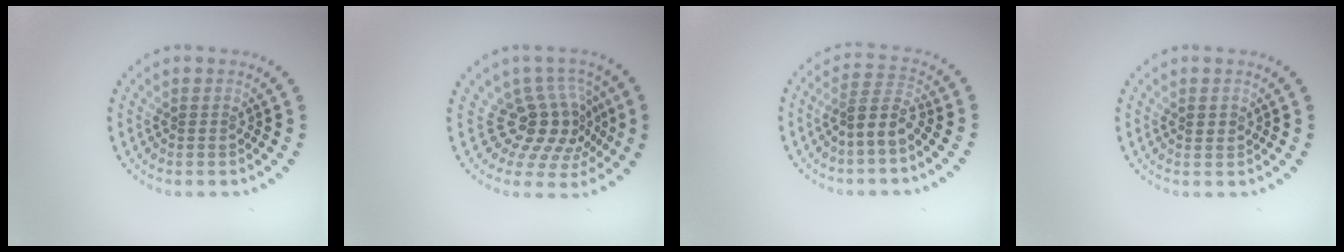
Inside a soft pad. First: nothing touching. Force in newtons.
{"total": 4.6, "press": 3.5, "slide": 3.0}
{"total": 2.8, "press": 2.2, "slide": 1.7}
{"total": 1.4, "press": 1.4, "slide": 0.0}